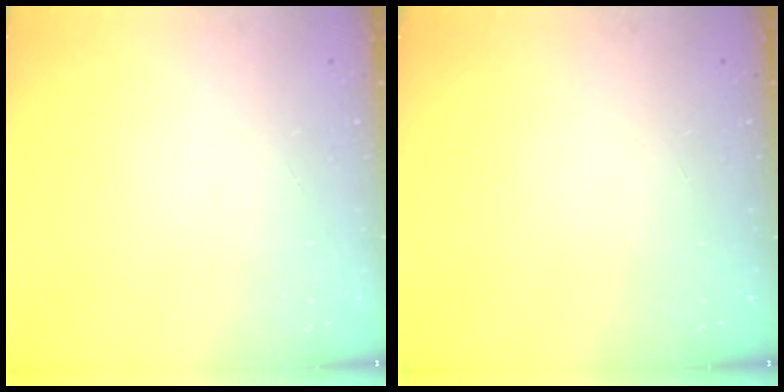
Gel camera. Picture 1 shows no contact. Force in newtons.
{"total": 0.0}